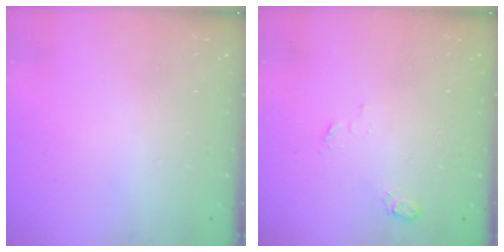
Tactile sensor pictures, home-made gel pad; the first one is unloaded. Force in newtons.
{"total": 4.2, "press": 4.1, "slide": 0.9}